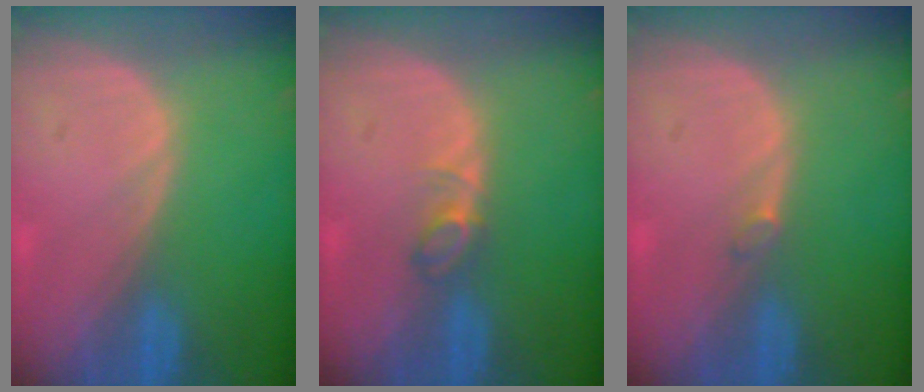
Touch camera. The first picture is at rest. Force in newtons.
{"total": 2.4, "press": 2.4, "slide": 0.4}
{"total": 0.8, "press": 0.8, "slide": 0.2}